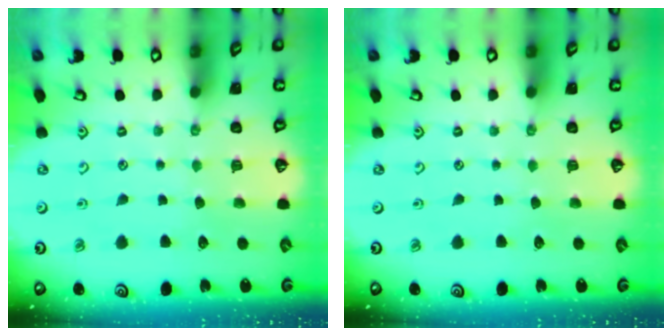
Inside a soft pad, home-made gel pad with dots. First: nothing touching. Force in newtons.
{"total": 0.0}